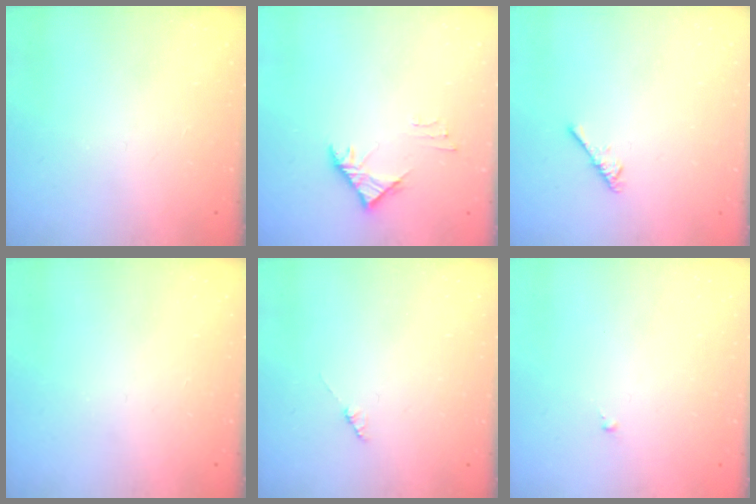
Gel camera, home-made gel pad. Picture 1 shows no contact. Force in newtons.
{"total": 3.3, "press": 3.2, "slide": 0.8}
{"total": 2.6, "press": 2.5, "slide": 0.5}
{"total": 0.0}
{"total": 0.9, "press": 0.8, "slide": 0.2}
{"total": 0.0}